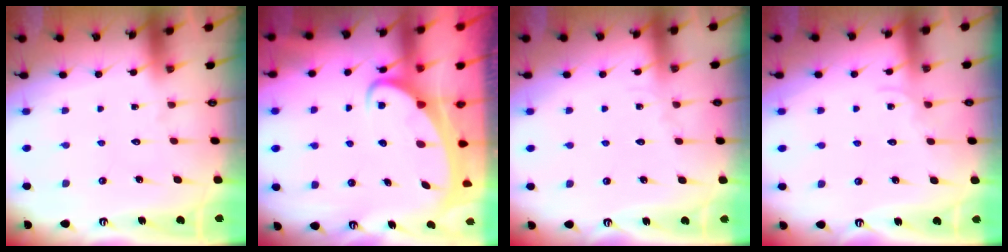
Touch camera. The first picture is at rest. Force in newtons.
{"total": 4.2, "press": 4.2, "slide": 0.3}
{"total": 2.6, "press": 2.6, "slide": 0.2}
{"total": 3.5, "press": 3.5, "slide": 0.3}